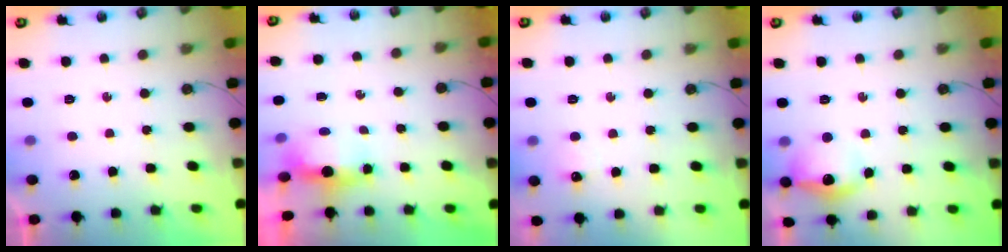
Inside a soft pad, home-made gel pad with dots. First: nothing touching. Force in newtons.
{"total": 5.1, "press": 4.9, "slide": 1.3}
{"total": 4.0, "press": 4.0, "slide": 0.7}
{"total": 13.4, "press": 13.4, "slide": 1.0}